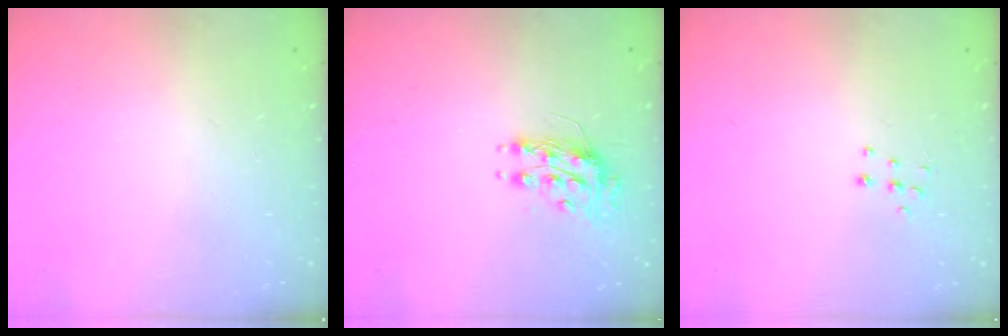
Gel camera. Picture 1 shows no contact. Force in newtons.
{"total": 8.5, "press": 8.5, "slide": 0.6}
{"total": 3.7, "press": 3.7, "slide": 0.2}